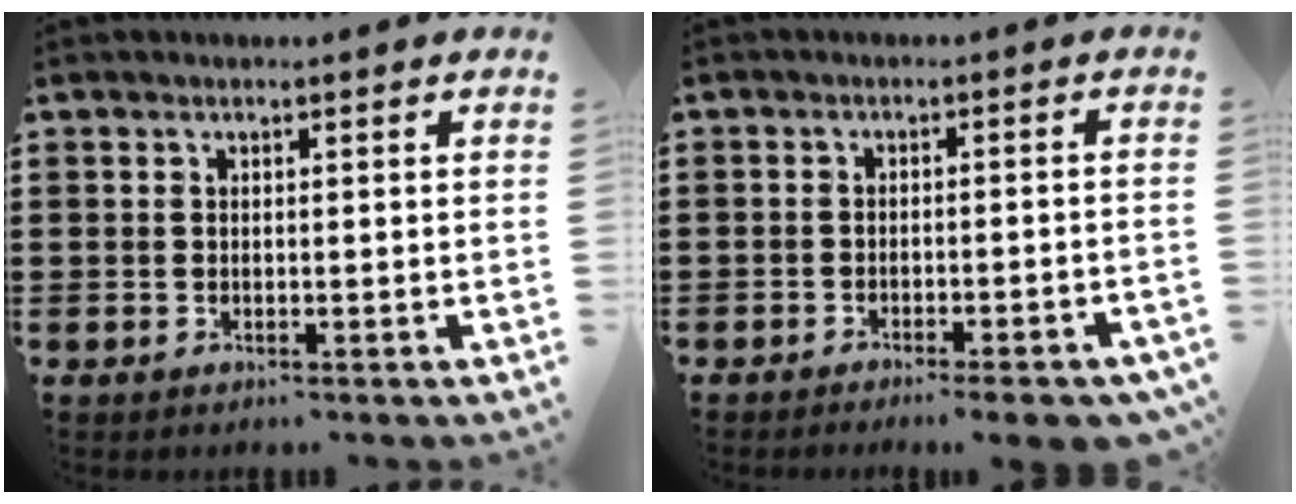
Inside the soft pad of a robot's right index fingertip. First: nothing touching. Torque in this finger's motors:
{"motor_torque": [1.17, -0.97, -0.68, -0.21]}